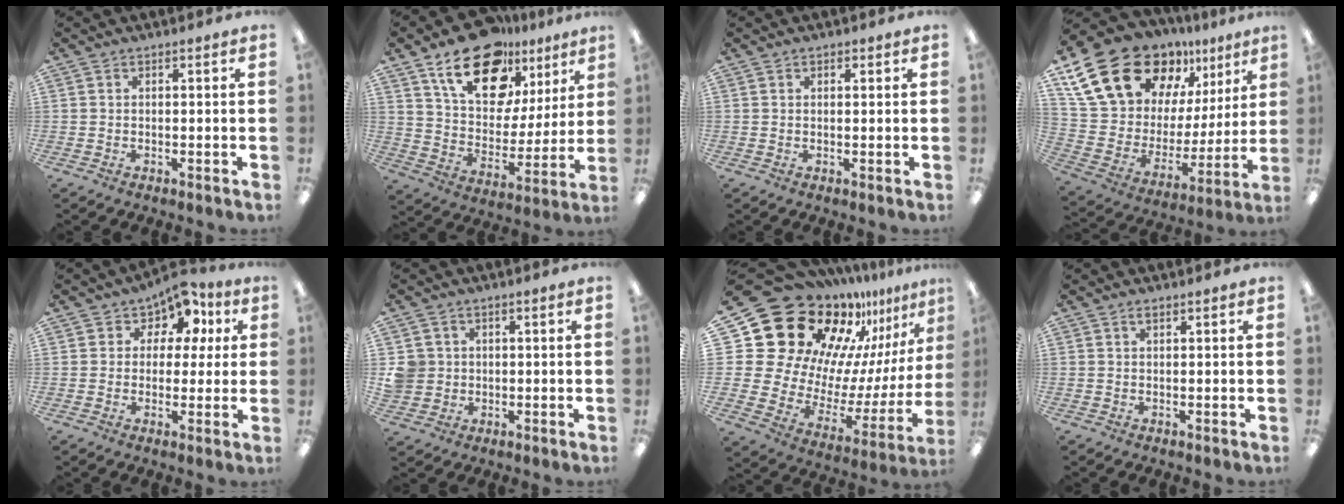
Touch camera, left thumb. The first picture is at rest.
{"total": 20.8, "force": [13.3, 11.6, 10.8], "torque": [-0.176, -0.071, 0.235]}
{"total": 0.9, "force": [0.5, 0.7, 0.3], "torque": [-0.006, 0.004, 0.009]}
{"total": 23.7, "force": [16.4, 13.1, 11.0], "torque": [-0.208, -0.099, 0.312]}
{"total": 7.8, "force": [4.3, 5.9, 2.8], "torque": [-0.054, -0.021, 0.077]}
{"total": 5.1, "force": [0.6, 5.0, 1.0], "torque": [-0.030, 0.010, 0.010]}
{"total": 24.7, "force": [16.8, 15.0, 10.1], "torque": [-0.169, -0.156, 0.340]}
{"total": 1.0, "force": [0.6, 0.4, 0.7], "torque": [-0.014, 0.003, 0.011]}